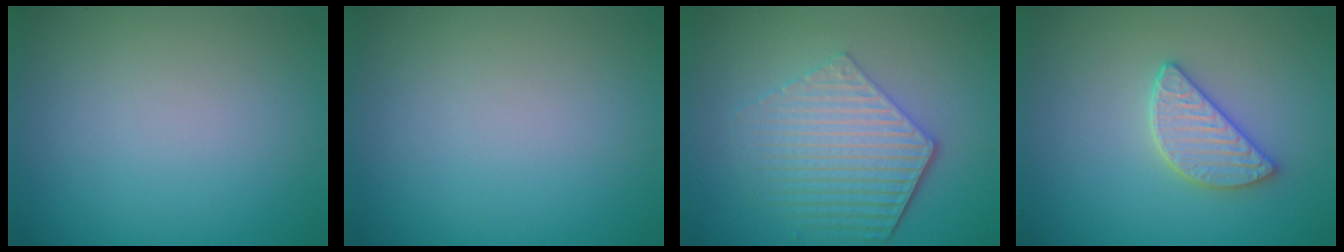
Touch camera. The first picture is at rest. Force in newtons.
{"total": 0.0}
{"total": 5.8, "press": 4.3, "slide": 3.9}
{"total": 2.9, "press": 2.8, "slide": 0.9}